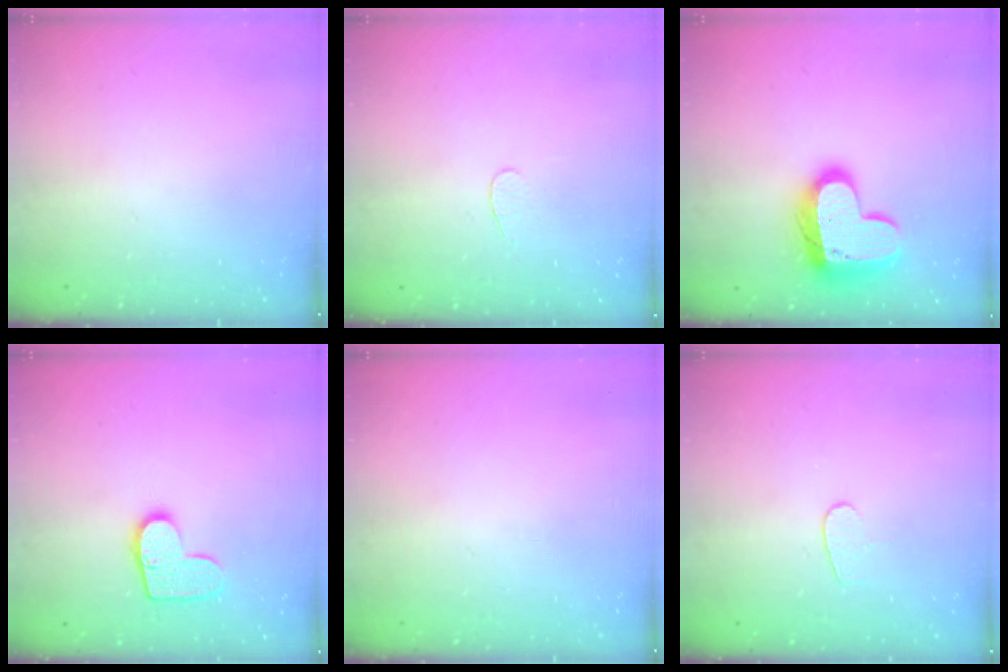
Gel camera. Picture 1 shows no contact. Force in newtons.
{"total": 2.8, "press": 2.8, "slide": 0.3}
{"total": 19.0, "press": 19.0, "slide": 1.5}
{"total": 10.7, "press": 10.7, "slide": 0.6}
{"total": 0.6, "press": 0.6, "slide": 0.2}
{"total": 4.3, "press": 4.3, "slide": 0.3}